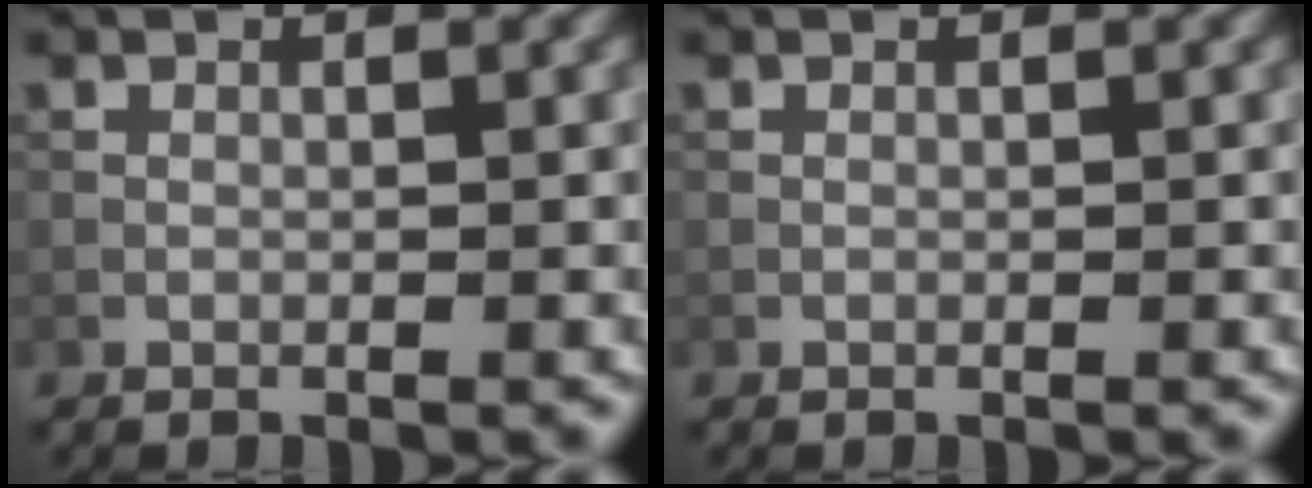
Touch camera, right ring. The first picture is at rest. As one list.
[{"total": 0.0}]